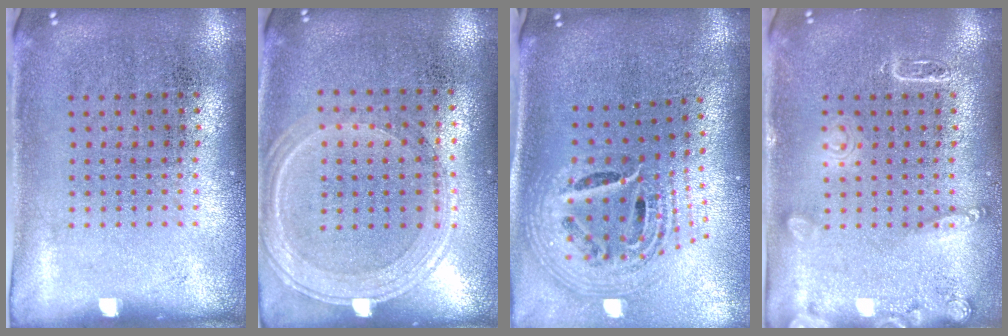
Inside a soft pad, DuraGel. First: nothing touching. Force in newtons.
{"total": 1.0, "press": 0.9, "slide": 0.3}
{"total": 2.6, "press": 1.8, "slide": 1.9}
{"total": 2.3, "press": 2.2, "slide": 0.3}